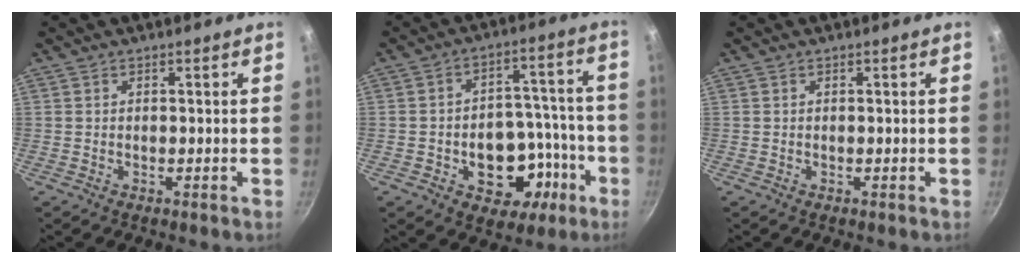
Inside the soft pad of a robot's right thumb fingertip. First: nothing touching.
{"total": 14.7, "force": [-5.4, 10.2, 9.1], "torque": [-0.081, 0.047, -0.063]}
{"total": 0.0}